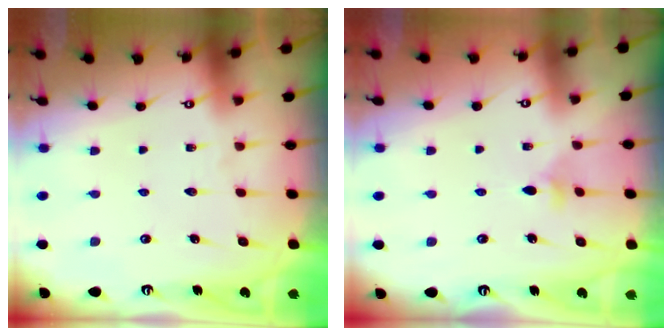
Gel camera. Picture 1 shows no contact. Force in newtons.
{"total": 3.5, "press": 3.4, "slide": 0.7}